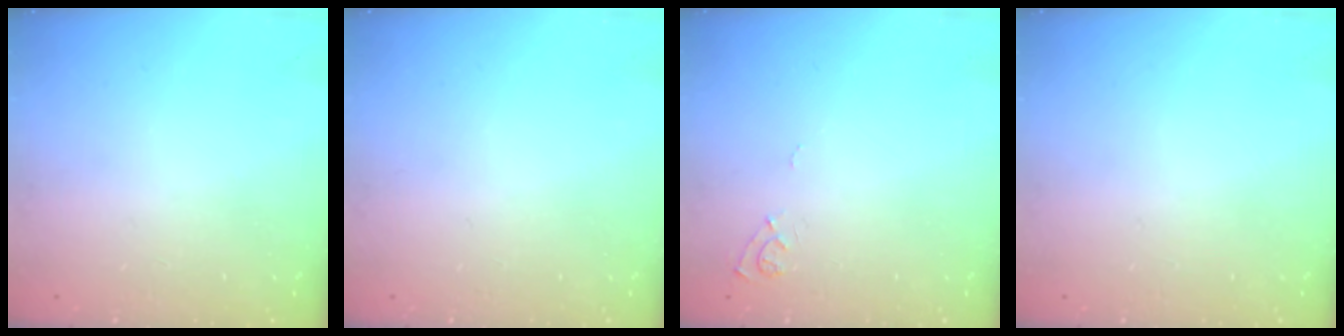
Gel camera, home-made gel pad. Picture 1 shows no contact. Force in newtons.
{"total": 0.0}
{"total": 6.8, "press": 6.8, "slide": 0.6}
{"total": 0.0}